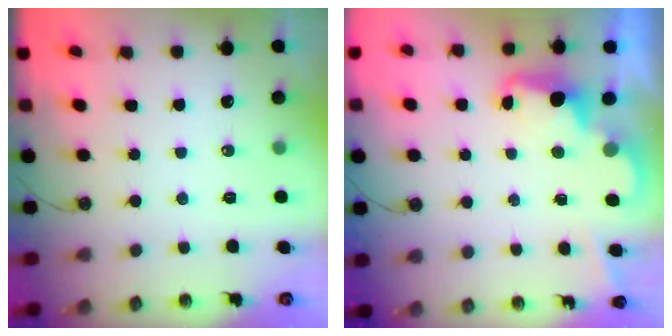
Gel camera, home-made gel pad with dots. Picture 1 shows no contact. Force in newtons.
{"total": 2.4, "press": 2.3, "slide": 0.5}